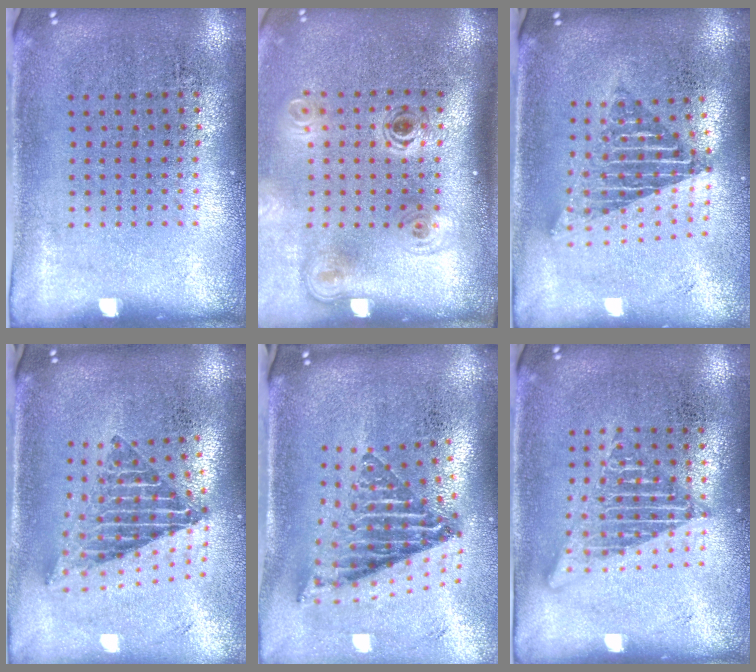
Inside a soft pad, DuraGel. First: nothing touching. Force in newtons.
{"total": 2.1, "press": 1.4, "slide": 1.5}
{"total": 1.8, "press": 1.5, "slide": 1.1}
{"total": 2.2, "press": 1.6, "slide": 1.6}
{"total": 2.6, "press": 1.6, "slide": 2.0}
{"total": 1.7, "press": 1.7, "slide": 0.2}